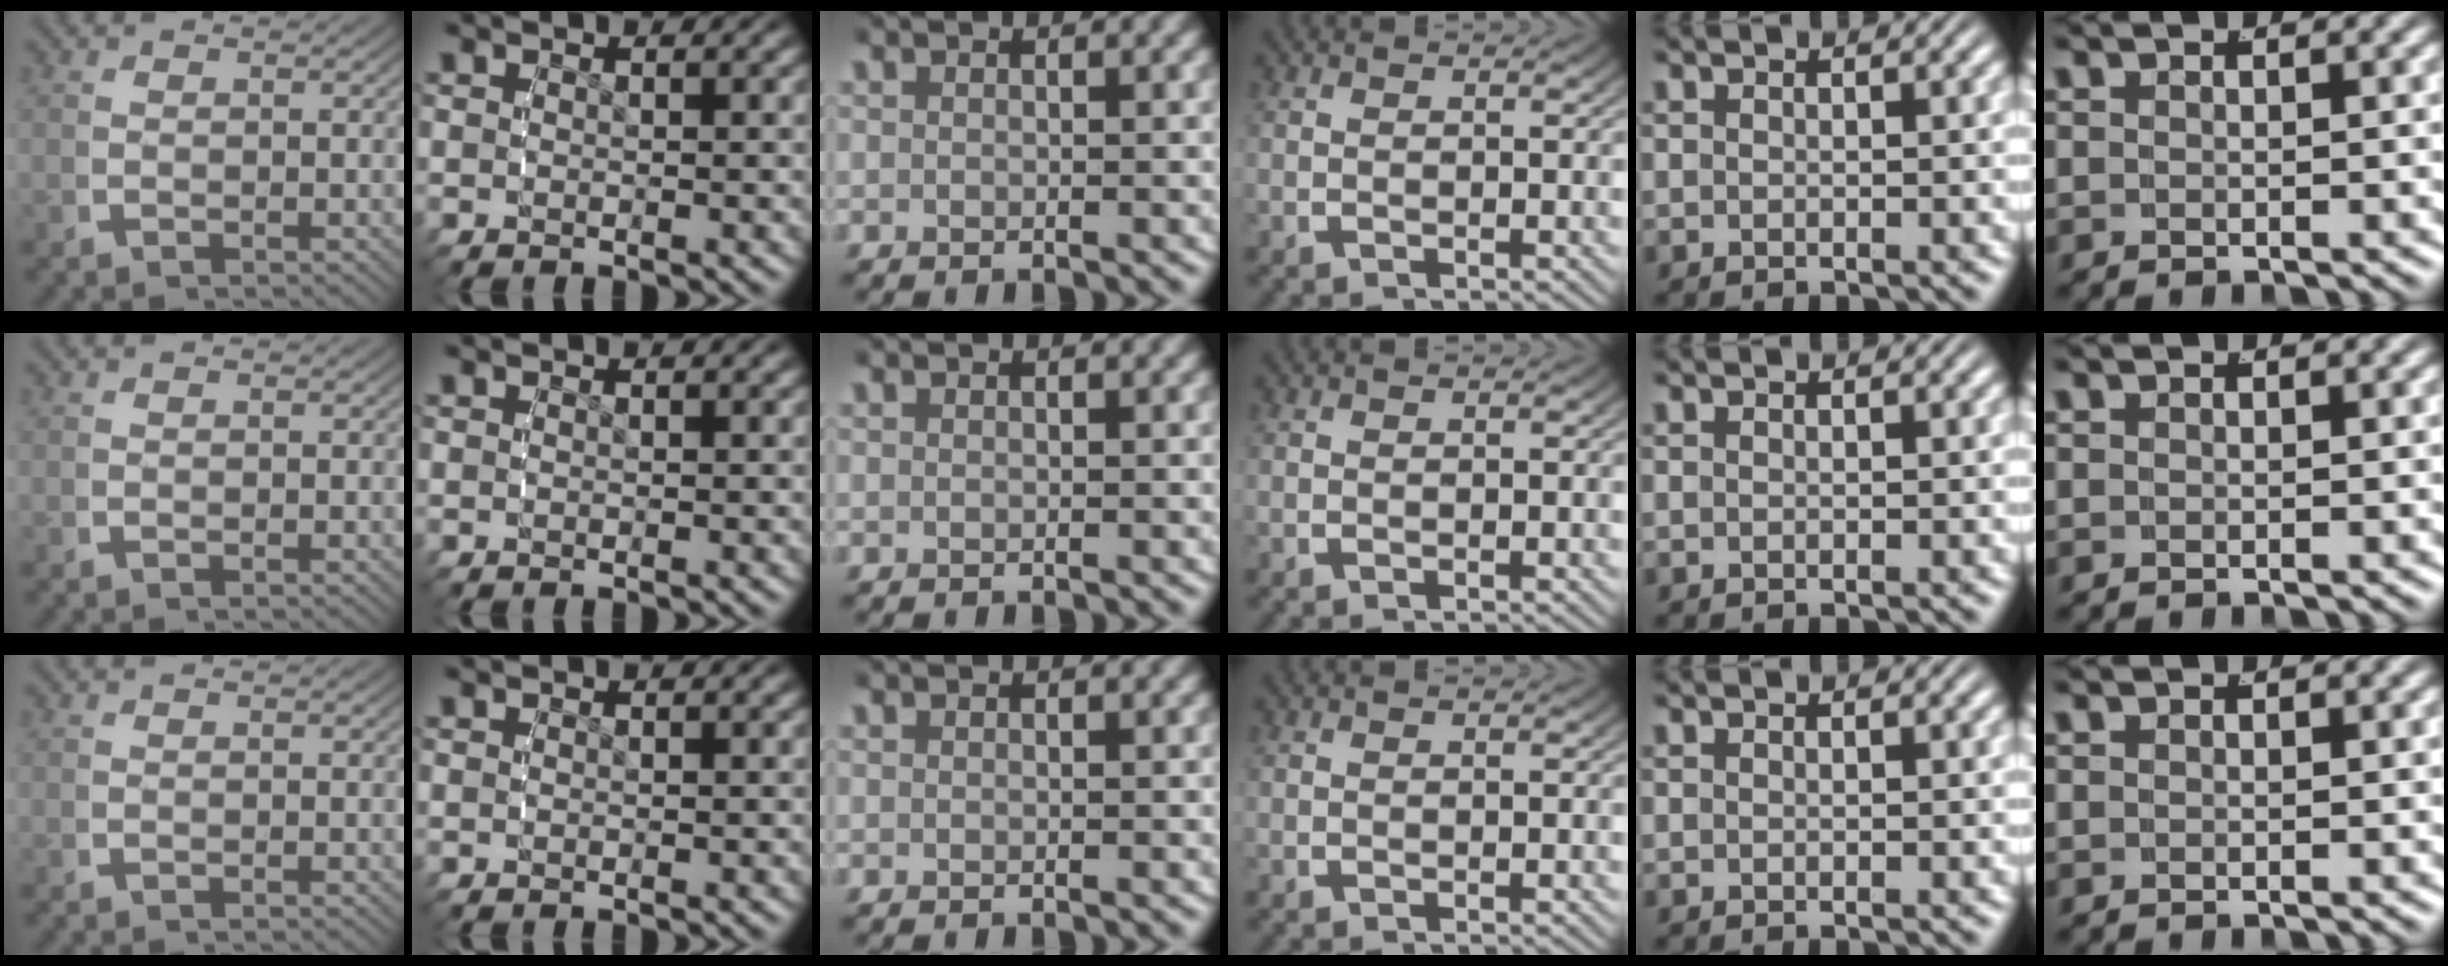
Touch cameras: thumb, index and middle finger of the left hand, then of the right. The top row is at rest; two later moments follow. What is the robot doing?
{"motion": "reach", "object": "button"}